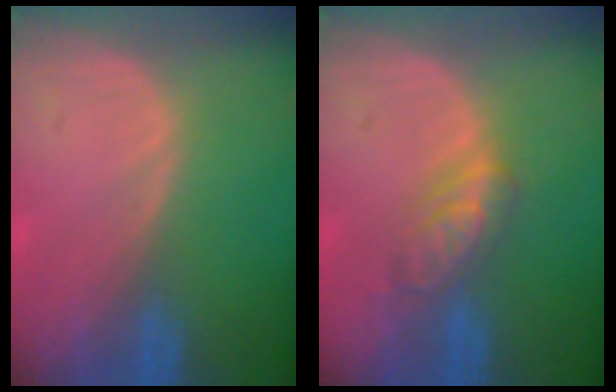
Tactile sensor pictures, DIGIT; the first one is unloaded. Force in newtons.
{"total": 4.6, "press": 4.5, "slide": 1.3}